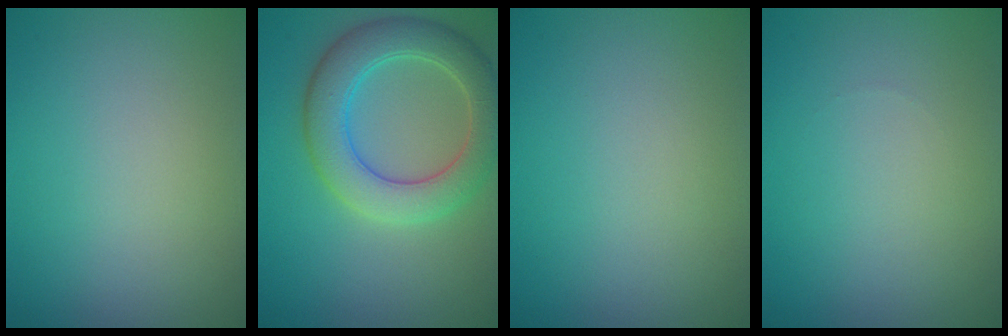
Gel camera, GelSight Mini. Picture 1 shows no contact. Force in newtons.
{"total": 6.0, "press": 6.0, "slide": 0.7}
{"total": 0.0}
{"total": 0.0}